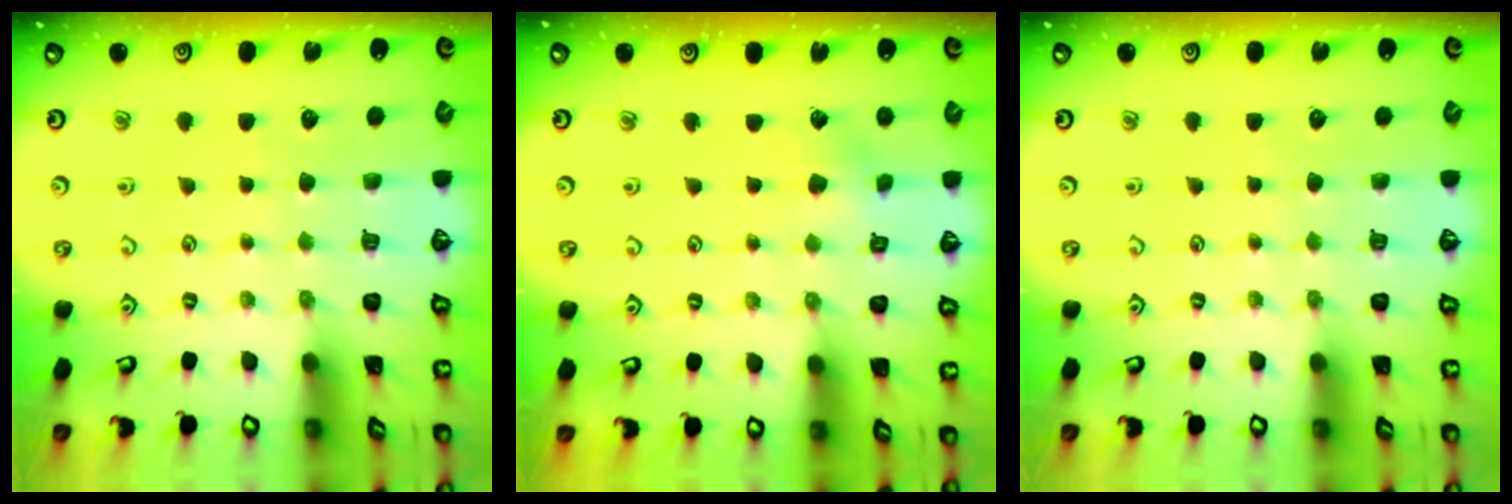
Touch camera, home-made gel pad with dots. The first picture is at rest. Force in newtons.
{"total": 2.9, "press": 2.9, "slide": 0.3}
{"total": 0.0}